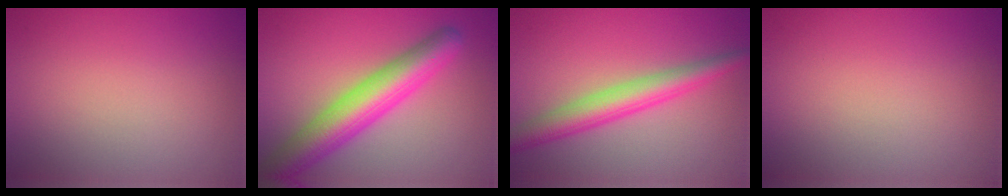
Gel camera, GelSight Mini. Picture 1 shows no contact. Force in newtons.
{"total": 7.4, "press": 7.4, "slide": 0.2}
{"total": 4.5, "press": 4.5, "slide": 0.1}
{"total": 0.0}